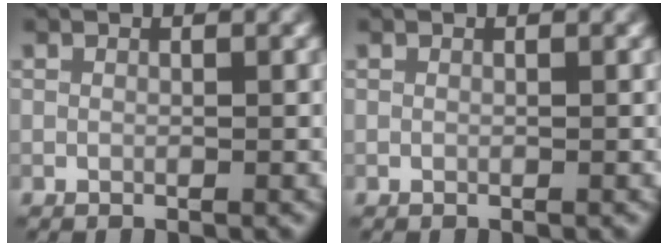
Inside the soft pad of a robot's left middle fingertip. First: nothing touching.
{"total": 0.0}